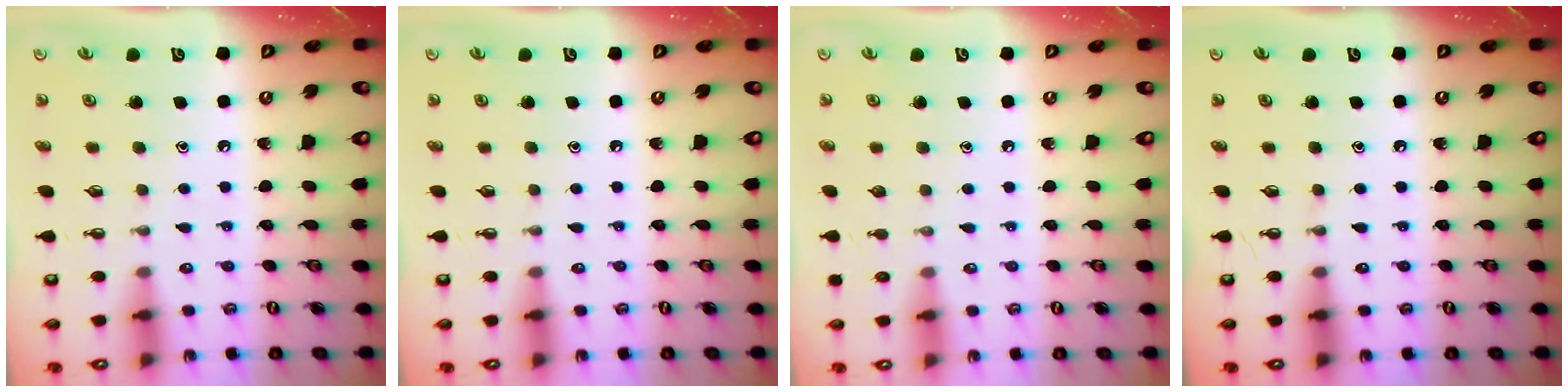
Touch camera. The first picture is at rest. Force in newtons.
{"total": 0.0}
{"total": 0.0}
{"total": 0.0}